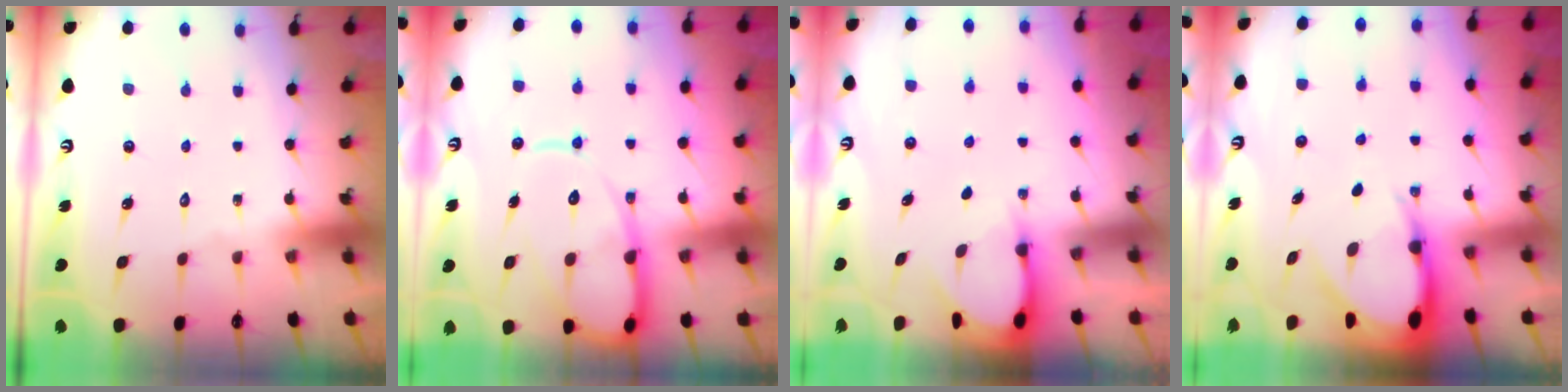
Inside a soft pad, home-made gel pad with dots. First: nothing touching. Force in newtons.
{"total": 14.1, "press": 14.0, "slide": 1.4}
{"total": 3.2, "press": 3.1, "slide": 0.4}
{"total": 7.5, "press": 7.4, "slide": 0.9}